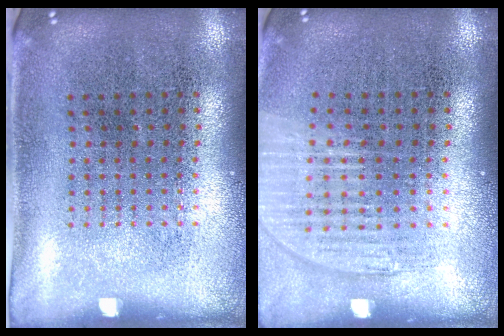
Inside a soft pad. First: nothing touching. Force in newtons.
{"total": 1.2, "press": 1.1, "slide": 0.4}